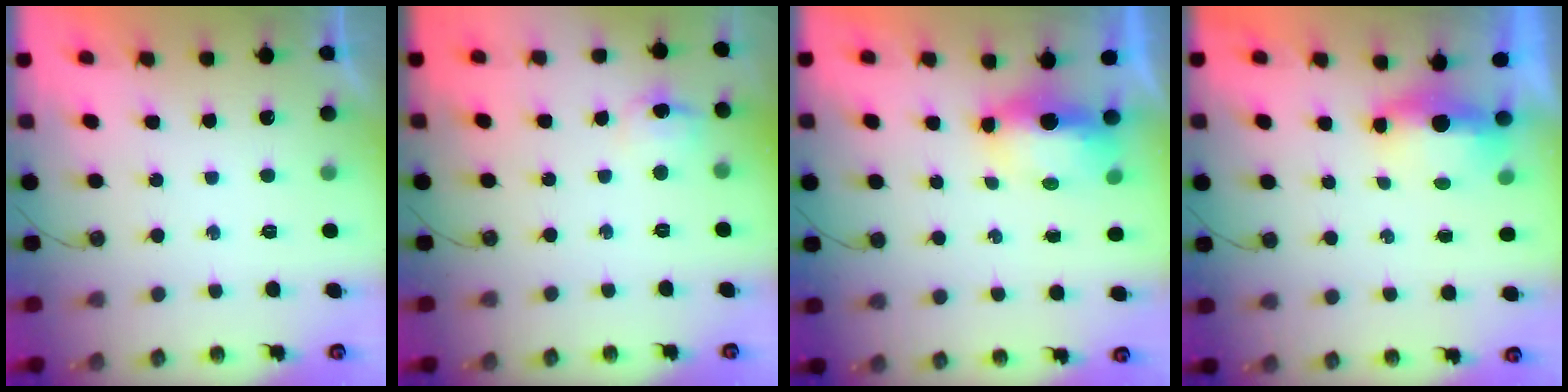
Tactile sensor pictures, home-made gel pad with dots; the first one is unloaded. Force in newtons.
{"total": 7.7, "press": 7.7, "slide": 0.8}
{"total": 6.0, "press": 6.0, "slide": 0.7}
{"total": 5.0, "press": 4.8, "slide": 1.3}